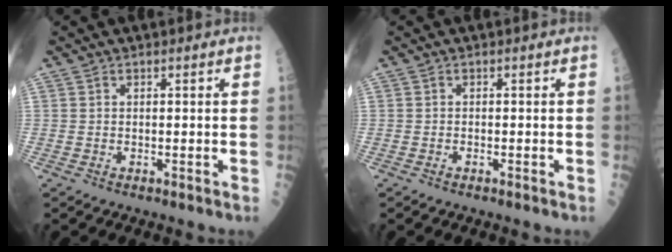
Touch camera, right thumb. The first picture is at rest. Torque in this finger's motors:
{"motor_torque": [-0.26, -0.07, -0.14, -0.10, -0.02]}